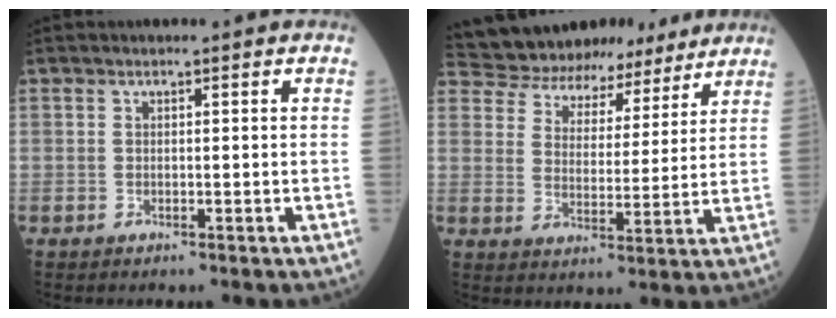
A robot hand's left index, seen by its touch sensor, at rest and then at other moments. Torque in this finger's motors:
{"motor_torque": [-1.11, -1.03, -0.87, 0.04]}